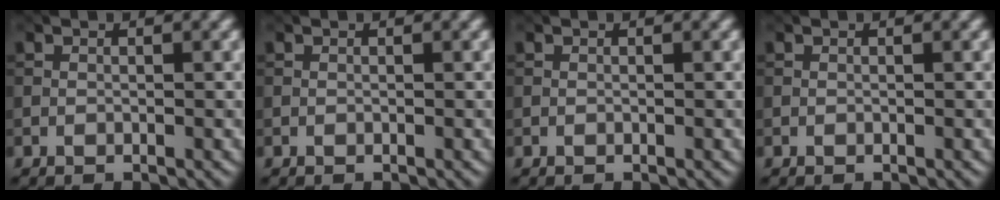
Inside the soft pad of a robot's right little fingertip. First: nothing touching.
{"total": 0.0}
{"total": 0.0}
{"total": 0.0}